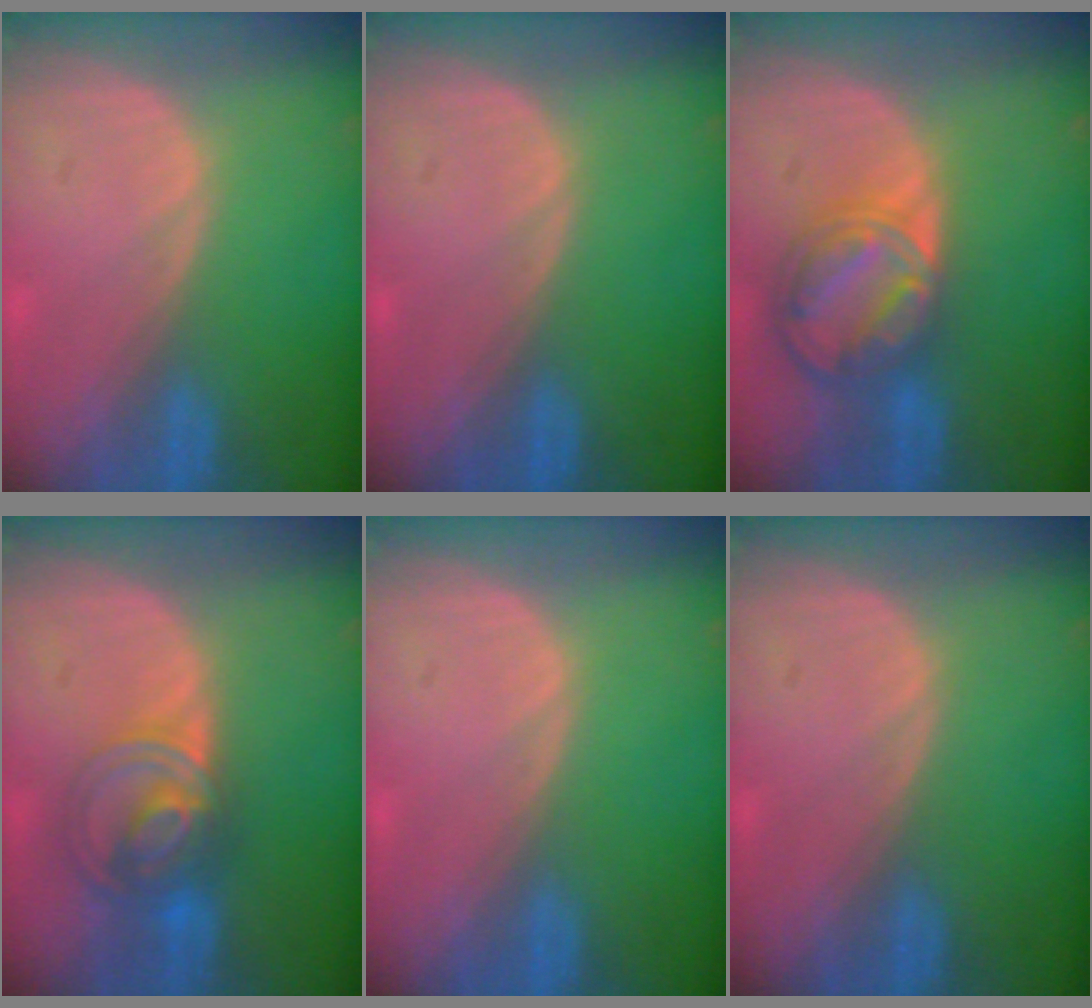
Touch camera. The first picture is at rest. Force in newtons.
{"total": 0.0}
{"total": 8.7, "press": 7.4, "slide": 4.6}
{"total": 7.1, "press": 6.5, "slide": 2.9}
{"total": 0.0}
{"total": 0.0}